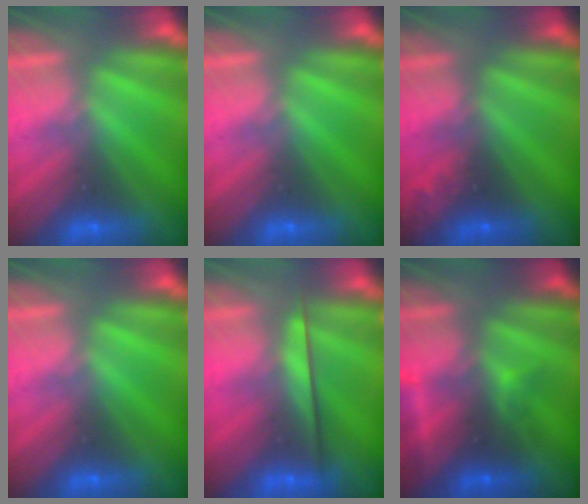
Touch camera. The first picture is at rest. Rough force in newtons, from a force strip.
{"total": 0.0}
{"total": 2.4}
{"total": 0.0}
{"total": 2.4}
{"total": 2.5}